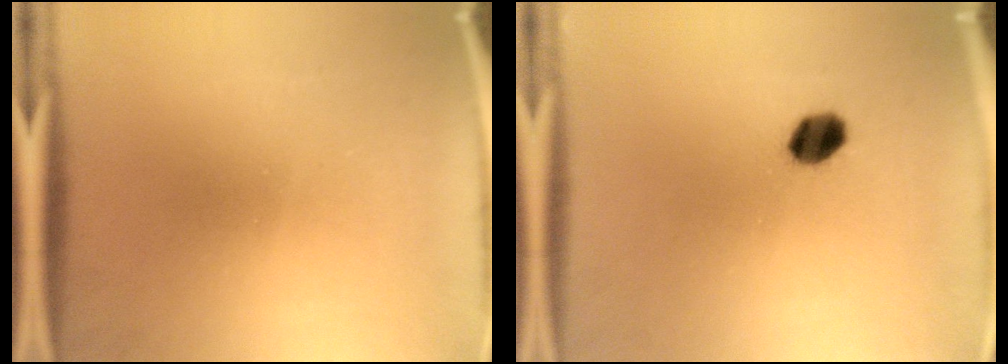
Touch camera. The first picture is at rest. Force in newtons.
{"total": 4.9}